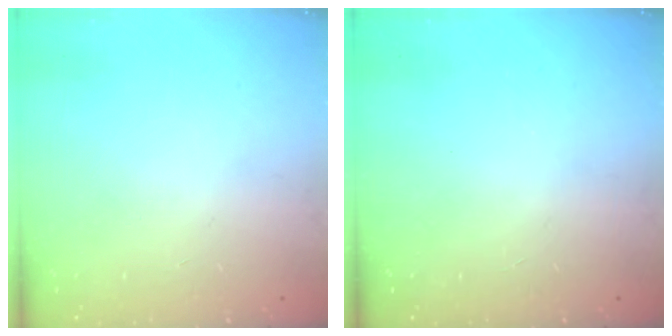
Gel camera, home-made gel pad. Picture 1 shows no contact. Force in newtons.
{"total": 0.0}